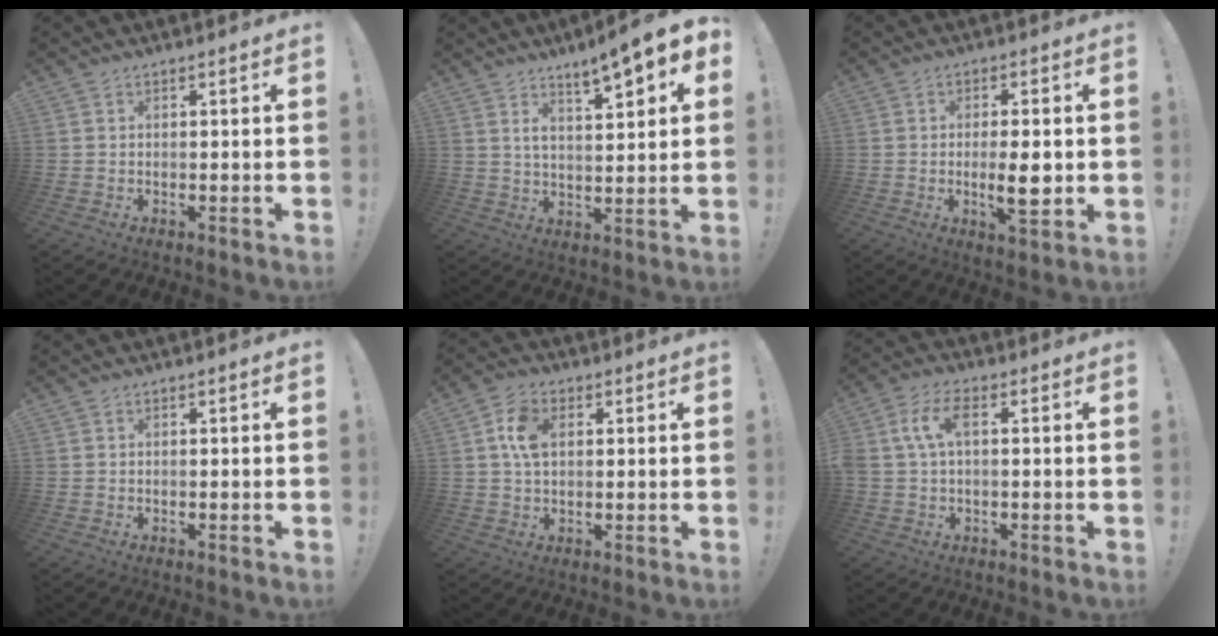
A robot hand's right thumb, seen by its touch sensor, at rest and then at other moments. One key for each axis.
{"total": 8.7, "fx": 6.0, "fy": 1.2, "fz": 6.1, "tx": -0.098, "ty": -0.044, "tz": 0.100}
{"total": 7.8, "fx": -1.0, "fy": 1.8, "fz": 7.5, "tx": -0.118, "ty": -0.012, "tz": -0.021}
{"total": 0.0}
{"total": 8.1, "fx": 1.8, "fy": 5.3, "fz": 5.9, "tx": -0.099, "ty": 0.004, "tz": 0.033}
{"total": 7.8, "fx": 0.9, "fy": 4.0, "fz": 6.7, "tx": -0.145, "ty": 0.011, "tz": 0.017}